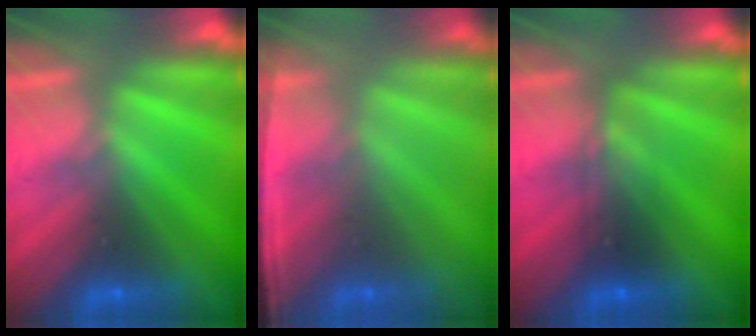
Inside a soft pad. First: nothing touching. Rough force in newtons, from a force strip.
{"total": 1.5}
{"total": 2.4}